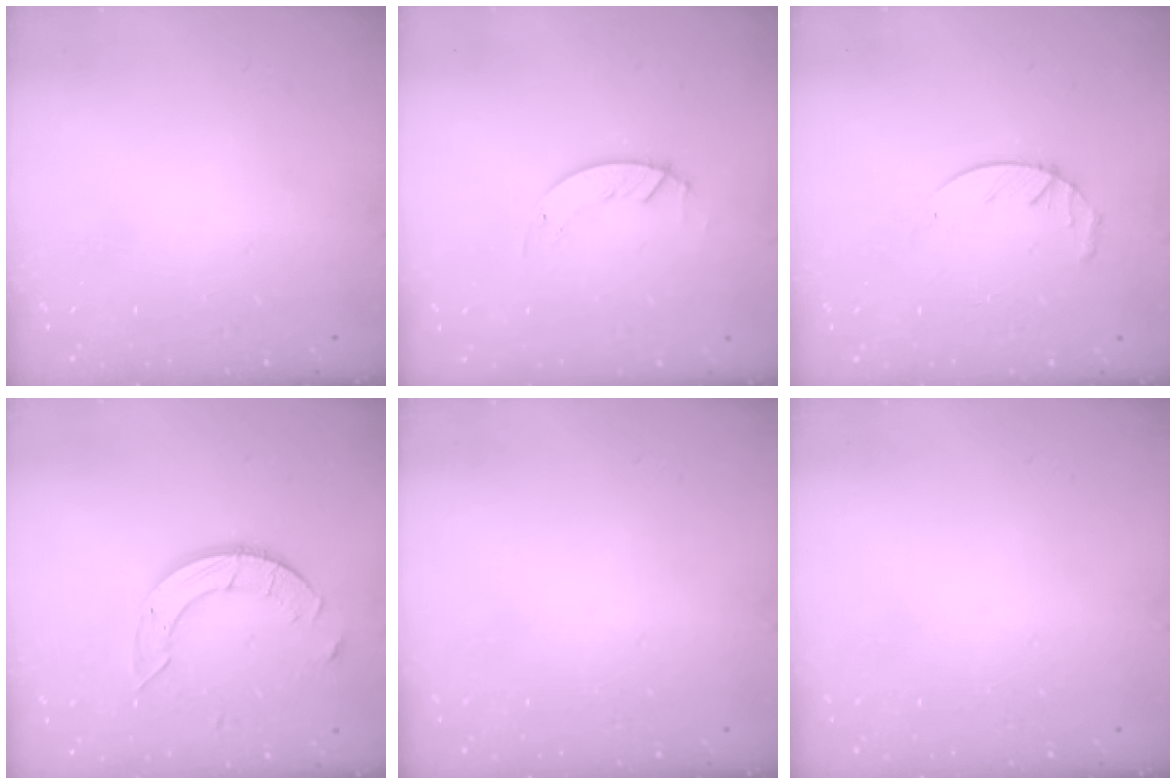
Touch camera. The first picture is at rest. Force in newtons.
{"total": 1.3, "press": 1.3, "slide": 0.2}
{"total": 3.9, "press": 3.9, "slide": 0.5}
{"total": 9.0, "press": 9.0, "slide": 0.7}
{"total": 0.0}
{"total": 0.0}